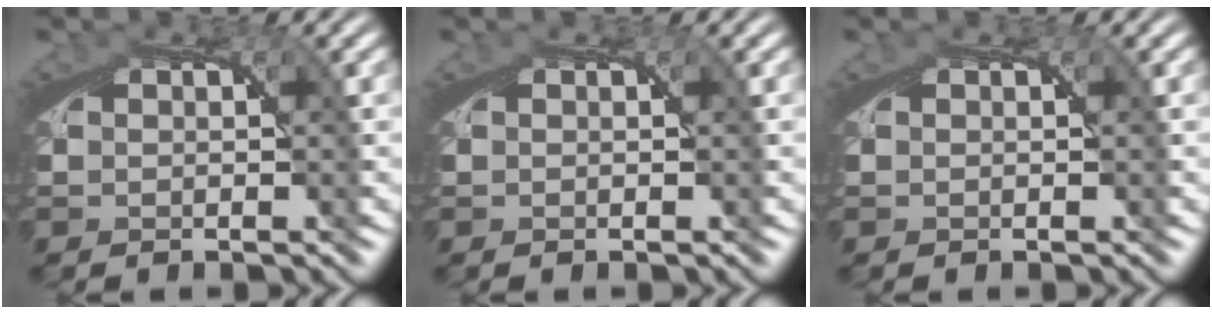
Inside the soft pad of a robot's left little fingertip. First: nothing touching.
{"total": 0.0}
{"total": 0.0}